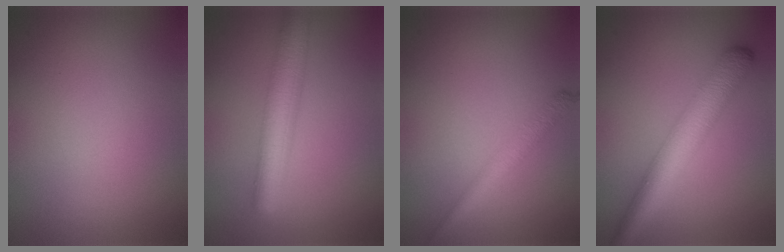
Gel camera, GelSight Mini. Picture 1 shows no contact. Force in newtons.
{"total": 5.3, "press": 5.3, "slide": 0.1}
{"total": 2.2, "press": 2.2, "slide": 0.1}
{"total": 5.5, "press": 5.5, "slide": 0.3}